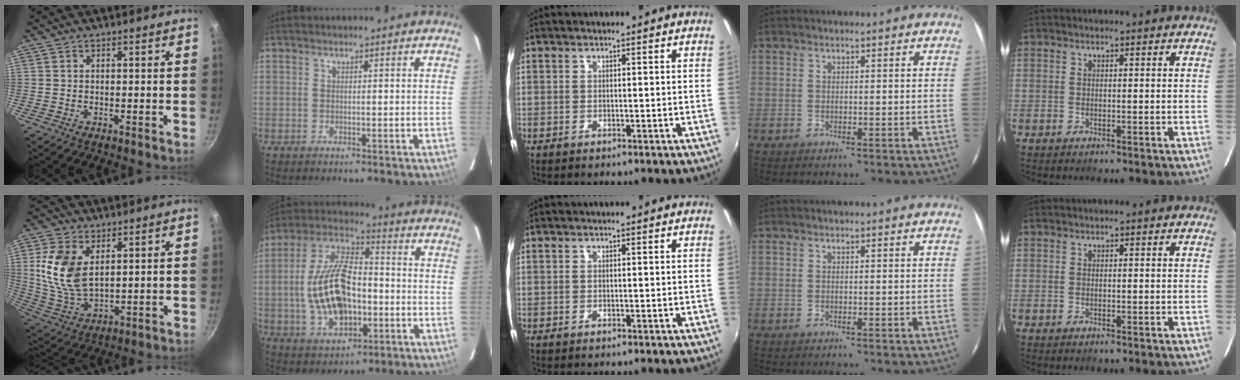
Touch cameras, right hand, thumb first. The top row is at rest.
{"thumb": {"total": 12.6, "force": [3.4, 7.3, 9.6], "torque": [-0.191, -0.020, 0.078]}, "index": {"total": 17.9, "force": [-2.8, 9.6, 14.9], "torque": [-0.310, 0.010, -0.040]}}